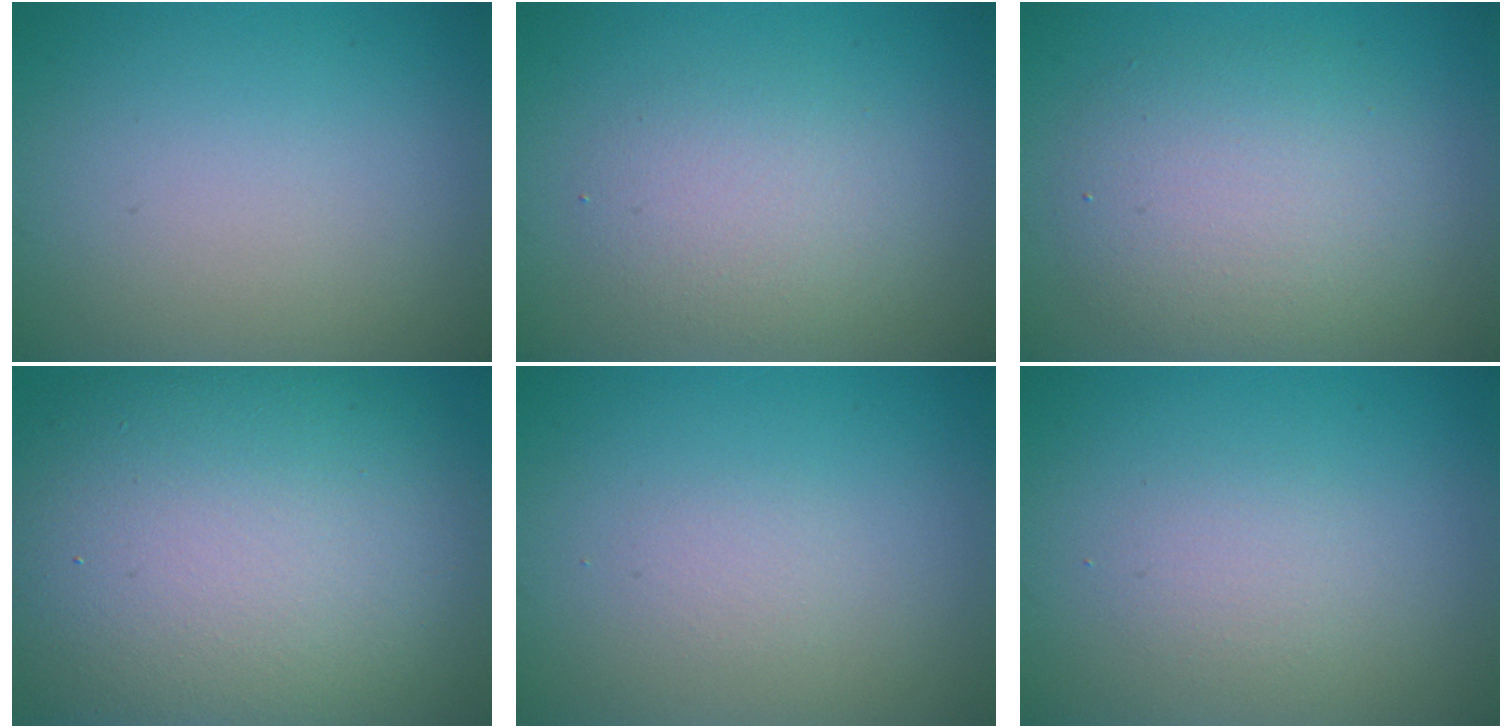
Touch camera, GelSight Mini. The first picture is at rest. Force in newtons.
{"total": 3.0, "press": 3.0, "slide": 0.2}
{"total": 5.3, "press": 5.3, "slide": 0.6}
{"total": 16.3, "press": 16.2, "slide": 1.1}
{"total": 0.8, "press": 0.8, "slide": 0.1}
{"total": 1.4, "press": 1.4, "slide": 0.0}